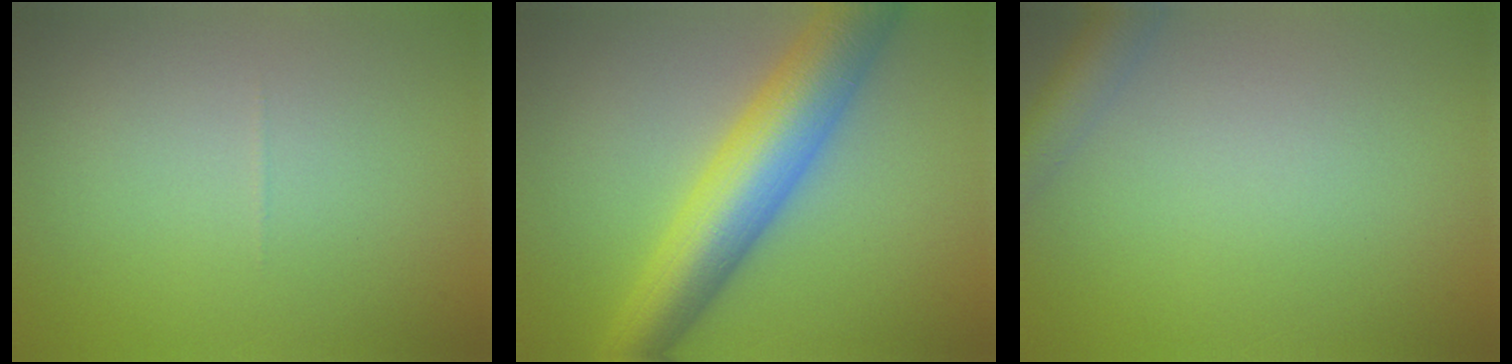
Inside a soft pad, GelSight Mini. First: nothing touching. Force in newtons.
{"total": 9.0, "press": 9.0, "slide": 0.2}
{"total": 2.9, "press": 2.9, "slide": 0.2}